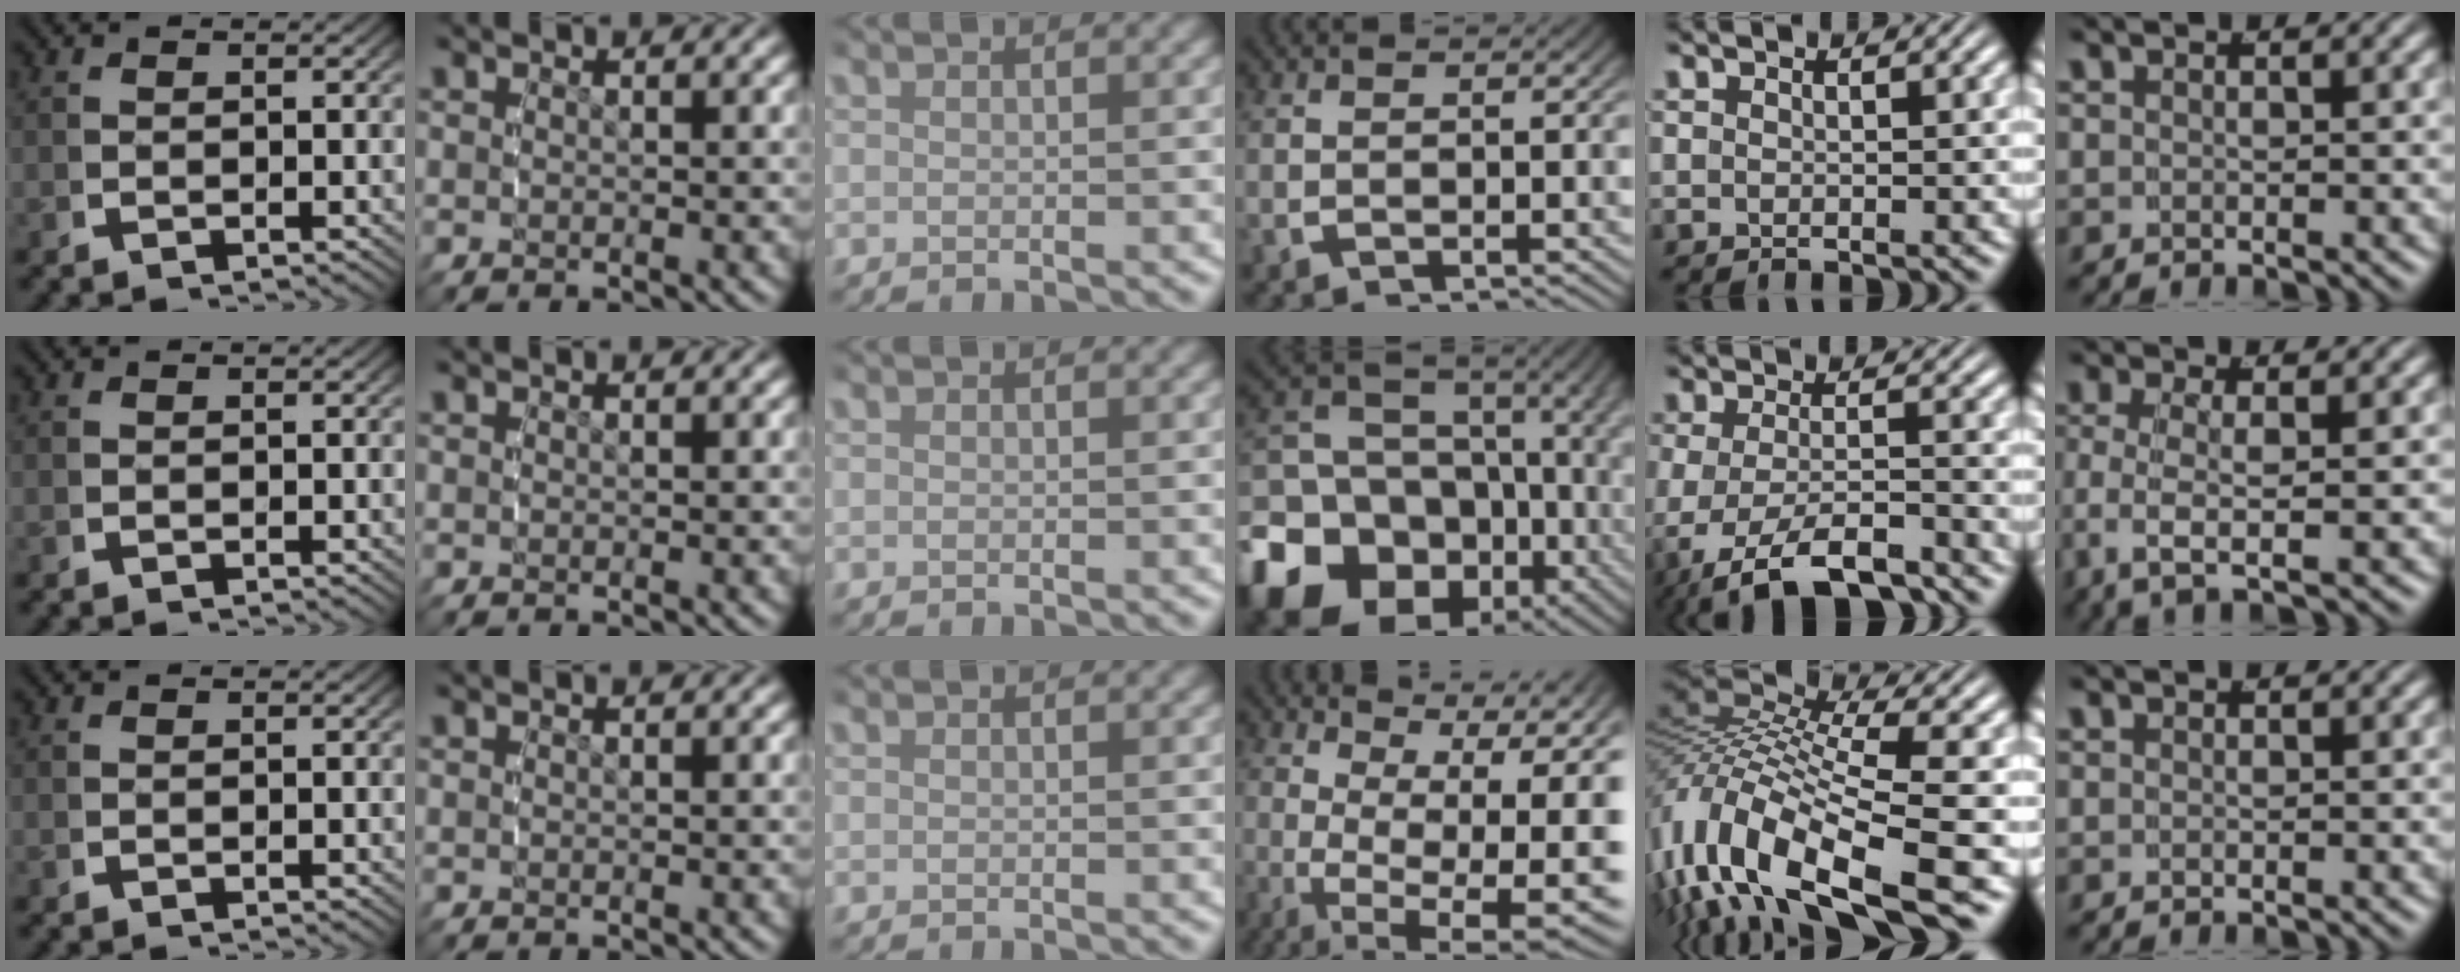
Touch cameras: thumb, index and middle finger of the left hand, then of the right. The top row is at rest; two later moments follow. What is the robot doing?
{"motion": "grasp_and_lifting", "object": "backpack"}